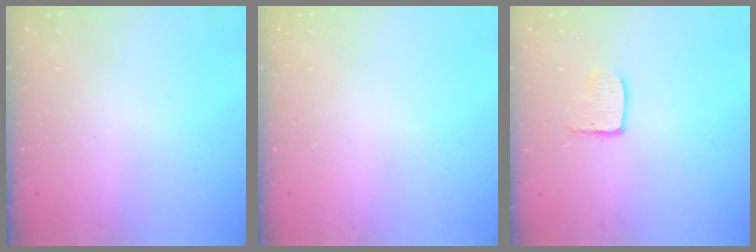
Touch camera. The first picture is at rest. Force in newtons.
{"total": 0.0}
{"total": 3.8, "press": 3.8, "slide": 0.4}